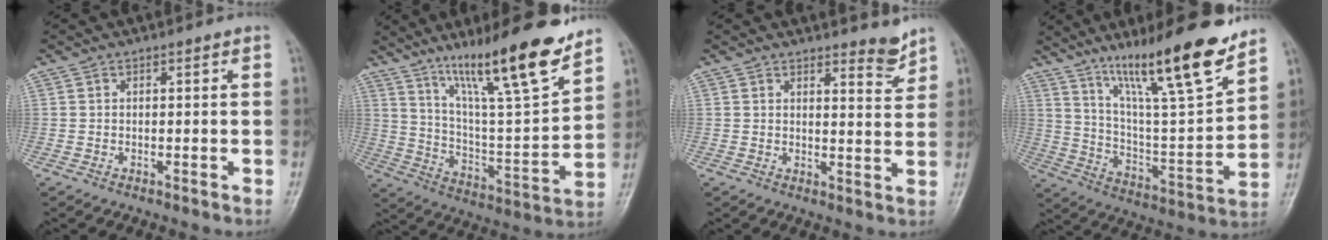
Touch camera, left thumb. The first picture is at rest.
{"total": 20.9, "force": [14.5, 3.0, 14.8], "torque": [-0.215, -0.078, 0.247]}
{"total": 3.7, "force": [3.4, 0.8, 1.3], "torque": [-0.006, -0.035, 0.047]}
{"total": 21.3, "force": [14.7, 3.1, 15.0], "torque": [-0.218, -0.078, 0.251]}